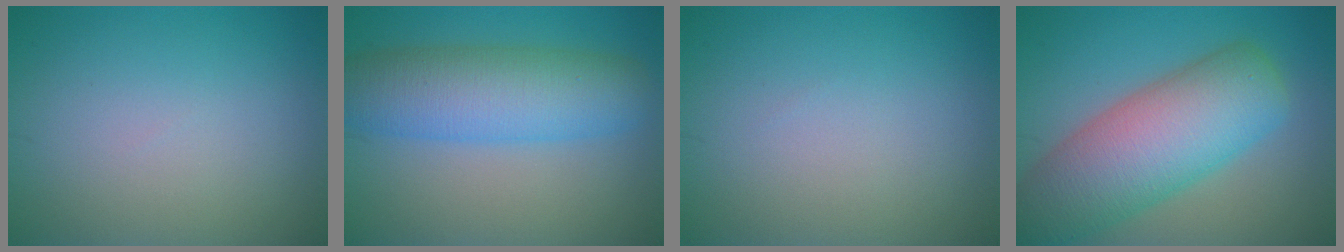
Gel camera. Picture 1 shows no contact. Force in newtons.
{"total": 7.9, "press": 7.9, "slide": 0.1}
{"total": 0.0}
{"total": 10.5, "press": 10.4, "slide": 0.6}